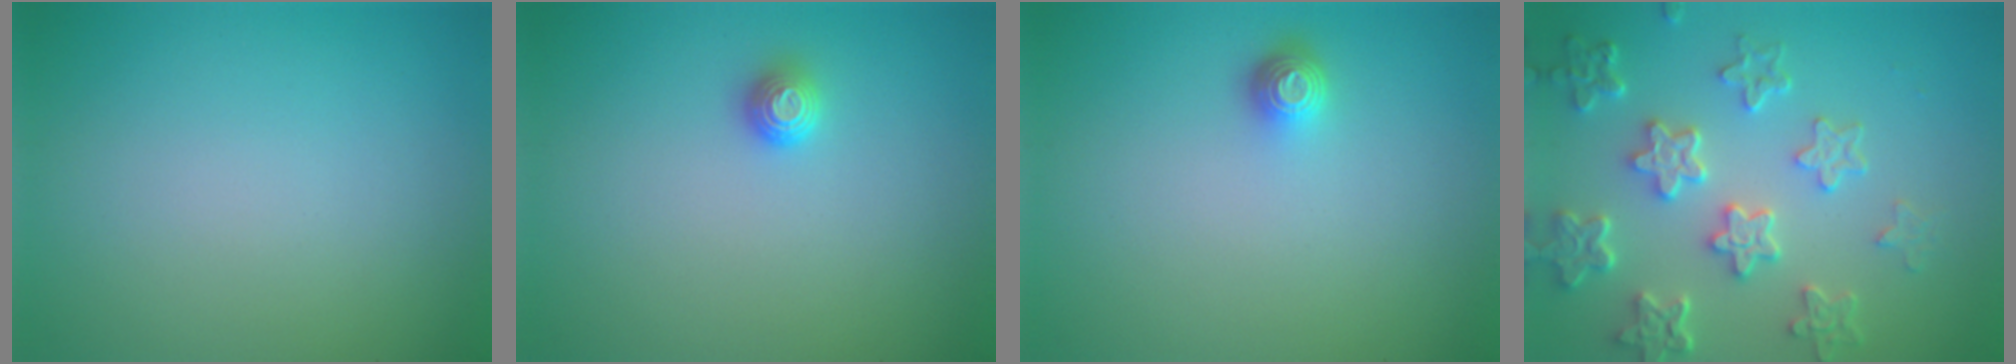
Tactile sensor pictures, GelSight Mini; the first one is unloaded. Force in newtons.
{"total": 1.1, "press": 1.0, "slide": 0.4}
{"total": 1.4, "press": 1.1, "slide": 0.9}
{"total": 5.6, "press": 4.4, "slide": 3.4}